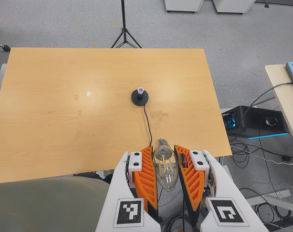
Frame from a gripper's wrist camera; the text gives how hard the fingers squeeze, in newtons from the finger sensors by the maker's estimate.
{"total": 22.4, "left": 23.8, "right": 20.9}